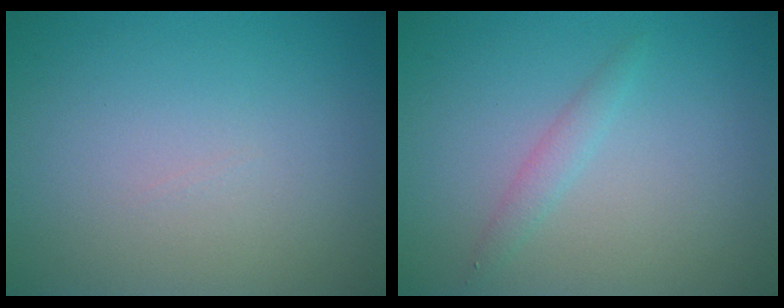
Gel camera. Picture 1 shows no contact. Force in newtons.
{"total": 1.3, "press": 1.3, "slide": 0.1}